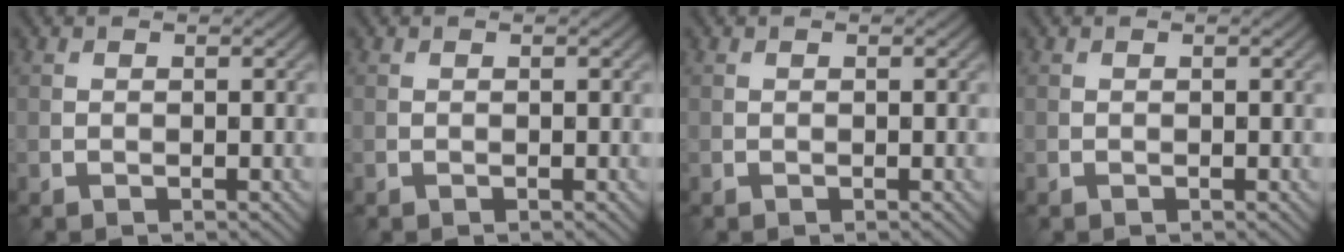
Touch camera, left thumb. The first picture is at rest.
{"total": 0.0}
{"total": 0.0}
{"total": 0.0}